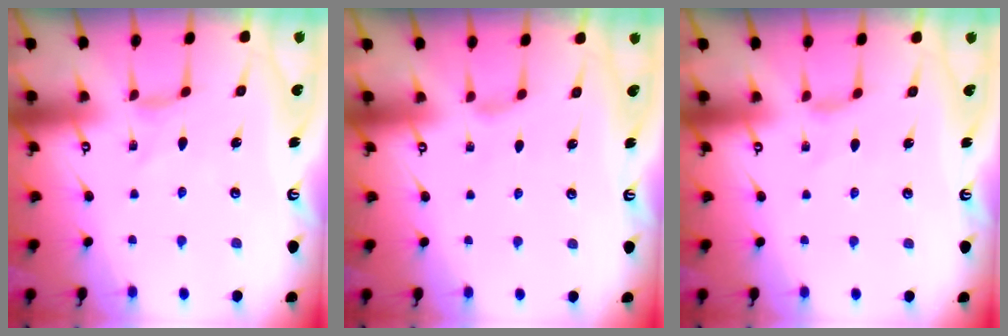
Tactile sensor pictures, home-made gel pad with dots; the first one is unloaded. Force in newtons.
{"total": 1.1, "press": 1.1, "slide": 0.4}
{"total": 0.7, "press": 0.7, "slide": 0.2}